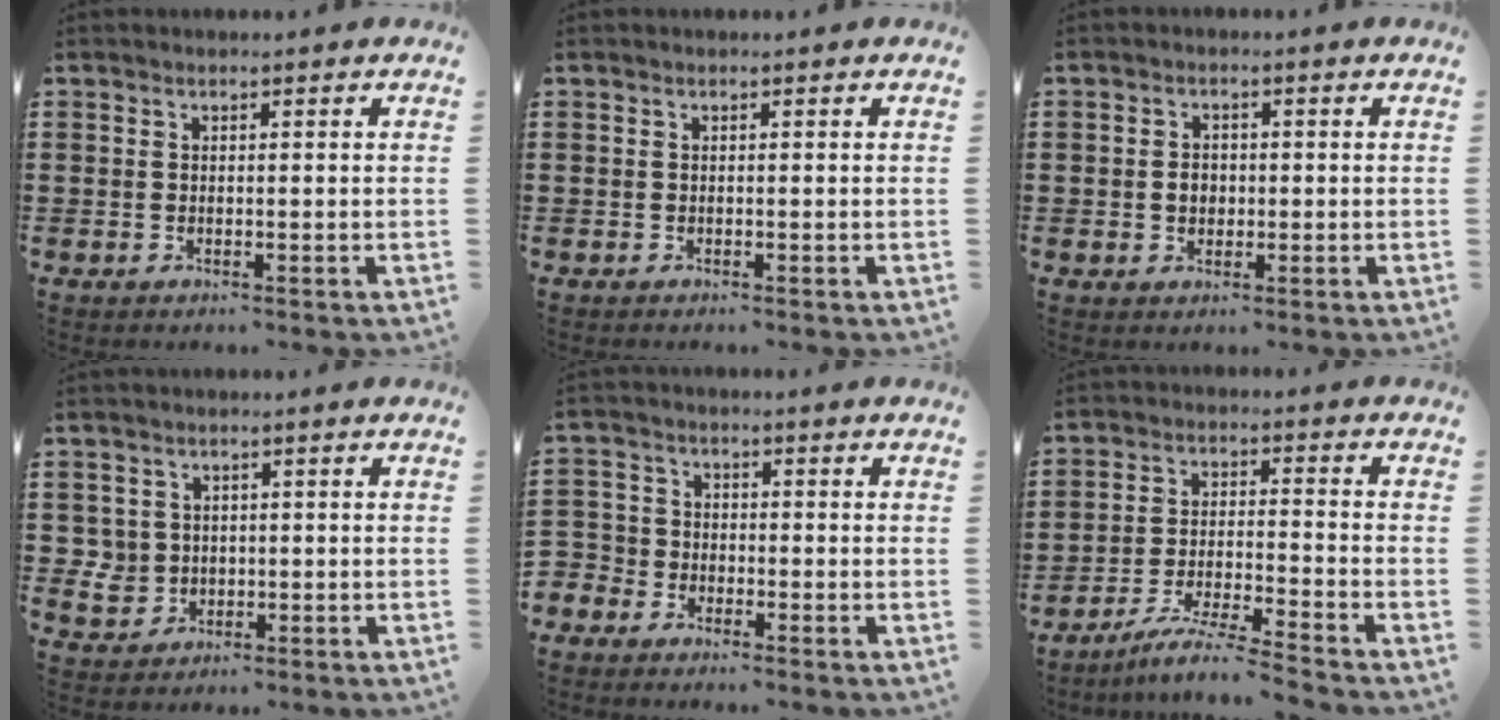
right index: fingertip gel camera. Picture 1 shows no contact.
{"total": 0.0}
{"total": 2.3, "force": [-0.3, 1.9, 1.3], "torque": [-0.029, 0.006, -0.007]}
{"total": 3.1, "force": [0.0, 3.0, 0.8], "torque": [-0.037, 0.004, -0.005]}
{"total": 3.1, "force": [-2.6, 1.7, -0.2], "torque": [-0.017, 0.000, -0.062]}
{"total": 6.1, "force": [-5.5, -0.6, 2.5], "torque": [-0.055, -0.016, -0.107]}